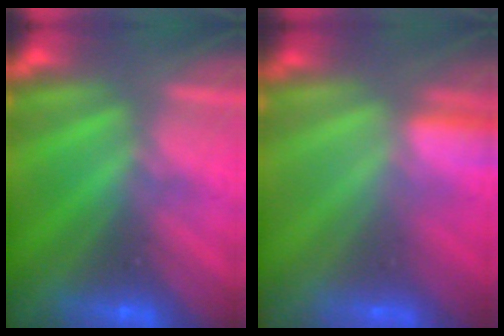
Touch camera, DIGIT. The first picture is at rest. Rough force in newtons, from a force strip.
{"total": 2.8}